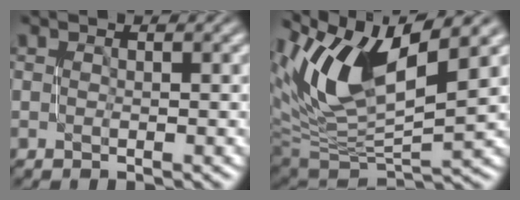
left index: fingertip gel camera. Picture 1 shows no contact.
{"total": 9.9, "force": [5.4, 3.7, 7.4], "torque": [-0.140, 0.003, 0.108]}